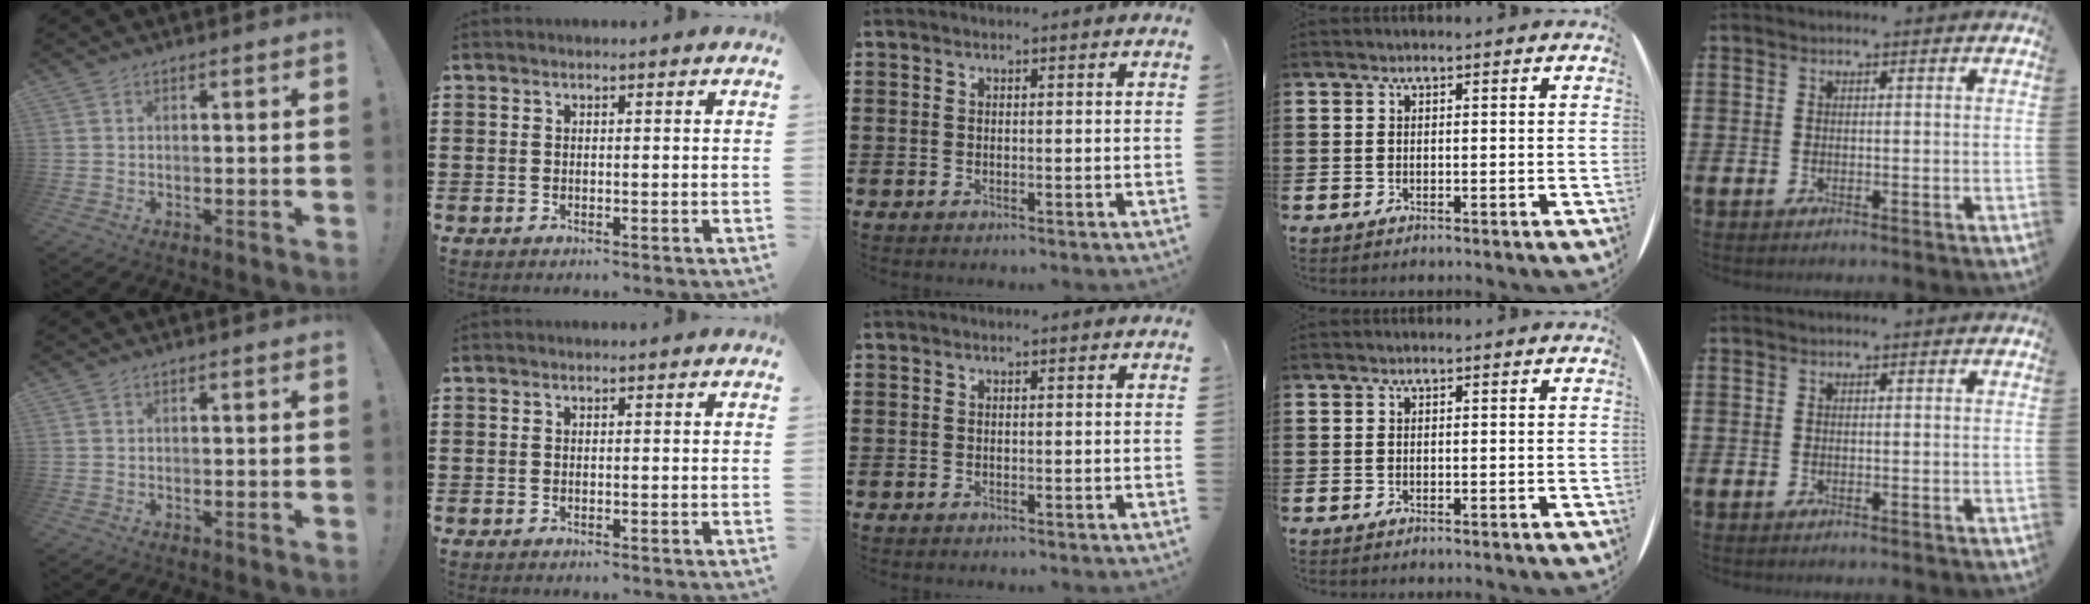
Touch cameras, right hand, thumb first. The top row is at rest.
{}